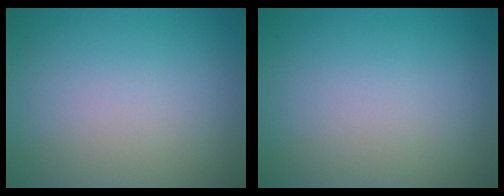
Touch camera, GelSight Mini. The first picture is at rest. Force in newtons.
{"total": 0.0}